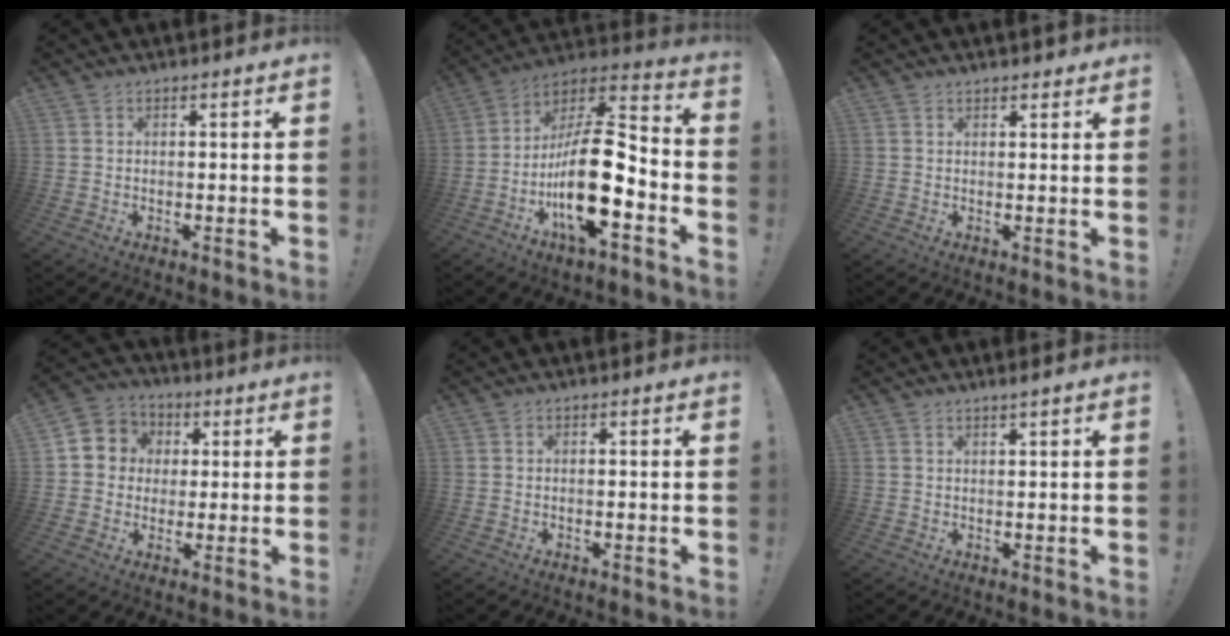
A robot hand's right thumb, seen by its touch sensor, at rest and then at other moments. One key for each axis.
{"total": 22.2, "fx": -6.4, "fy": 8.0, "fz": 19.7, "tx": -0.367, "ty": 0.034, "tz": -0.104}
{"total": 1.2, "fx": 1.0, "fy": 0.7, "fz": 0.3, "tx": 0.002, "ty": -0.004, "tz": 0.017}
{"total": 8.1, "fx": 0.2, "fy": 7.8, "fz": 2.1, "tx": -0.033, "ty": 0.013, "tz": 0.012}
{"total": 0.0}
{"total": 1.5, "fx": 1.1, "fy": -0.1, "fz": 1.0, "tx": -0.022, "ty": 0.000, "tz": 0.019}